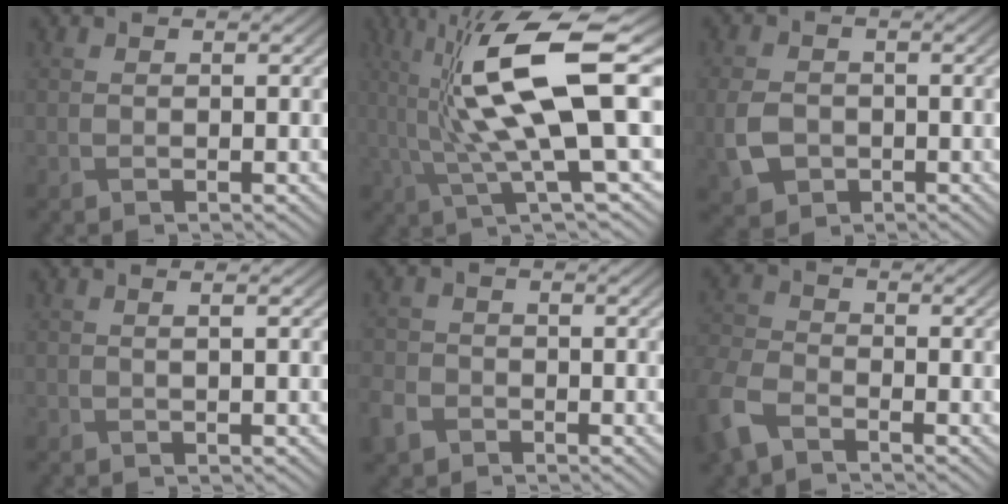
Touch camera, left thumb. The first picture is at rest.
{"total": 13.7, "force": [1.9, 3.1, 13.3], "torque": [-0.259, 0.015, 0.035]}
{"total": 5.2, "force": [-1.5, 4.0, 3.0], "torque": [-0.090, -0.013, -0.028]}
{"total": 0.6, "force": [0.0, 0.0, 0.6], "torque": [-0.013, 0.006, 0.000]}
{"total": 3.6, "force": [-2.3, 2.5, 1.2], "torque": [-0.042, -0.006, -0.053]}
{"total": 6.9, "force": [-4.5, 3.8, 3.6], "torque": [-0.100, -0.012, -0.103]}